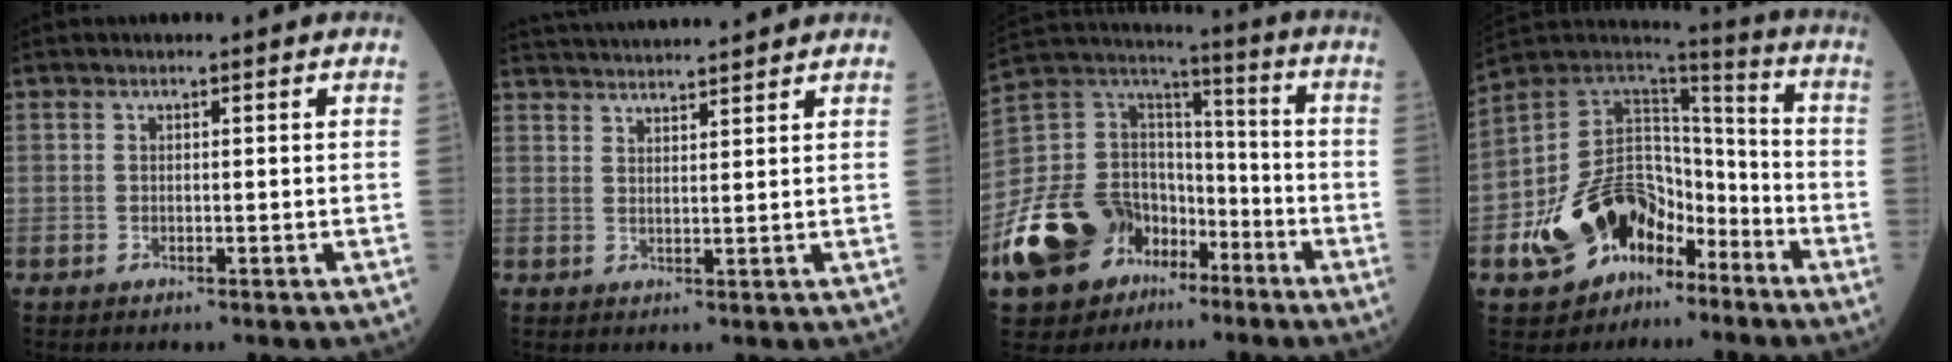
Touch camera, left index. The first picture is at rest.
{"total": 12.5, "force": [11.9, 0.5, 3.9], "torque": [-0.077, 0.032, 0.183]}
{"total": 19.9, "force": [-10.5, 13.4, 10.2], "torque": [-0.225, 0.039, -0.181]}
{"total": 16.9, "force": [-8.8, 10.4, 10.1], "torque": [-0.191, 0.037, -0.146]}